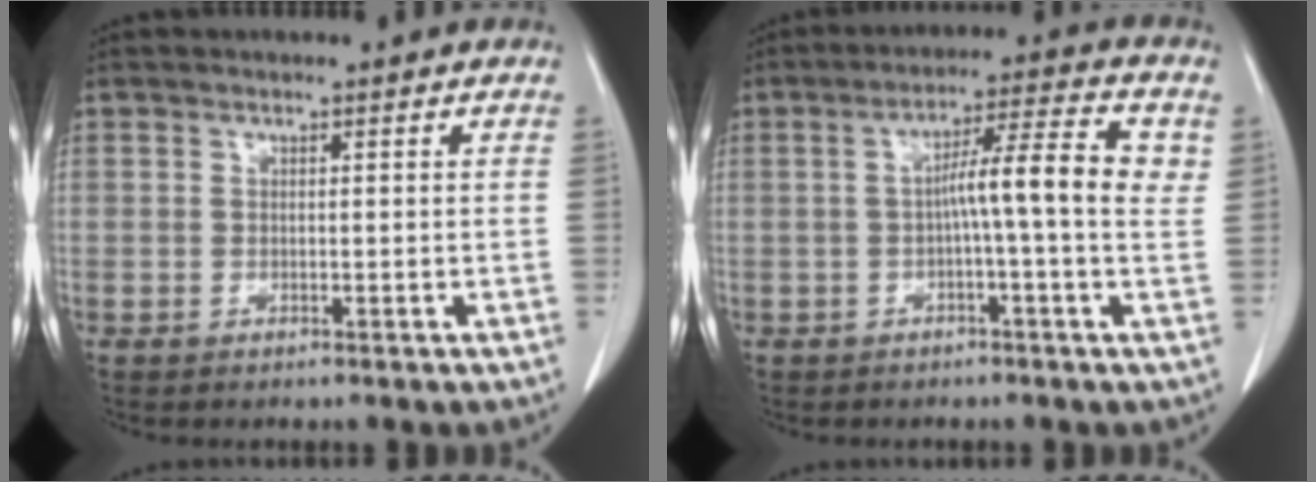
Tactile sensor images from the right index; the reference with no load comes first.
{"total": 8.7, "force": [0.6, 0.0, 8.7], "torque": [-0.133, 0.022, 0.004]}